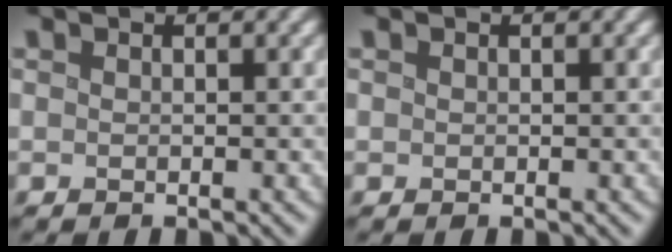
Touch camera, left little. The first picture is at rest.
{"total": 0.0}